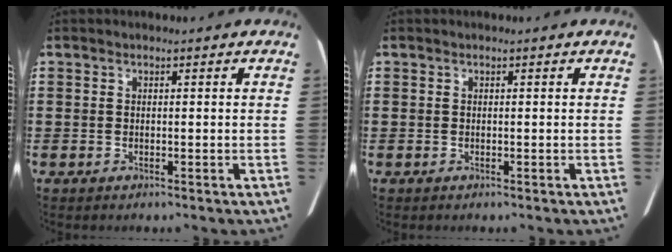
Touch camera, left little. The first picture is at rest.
{"total": 0.0}